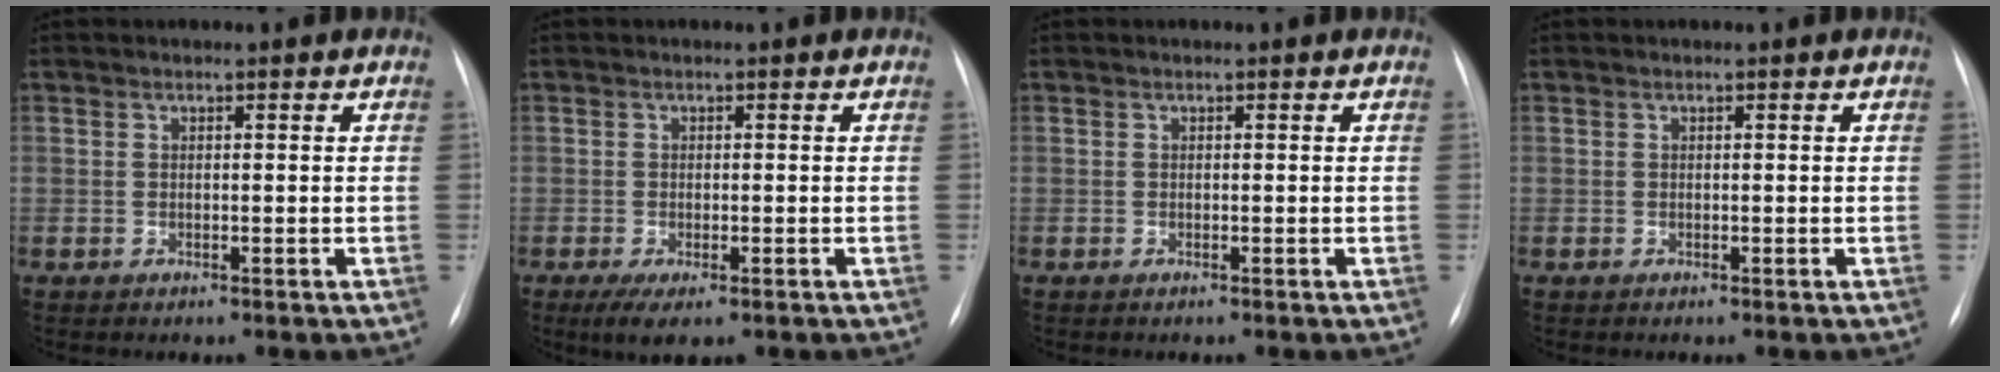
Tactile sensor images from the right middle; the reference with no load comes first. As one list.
[{"total": 4.0, "force": [-2.3, 1.2, 3.1], "torque": [-0.051, -0.010, -0.034]}, {"total": 0.0}, {"total": 0.0}]